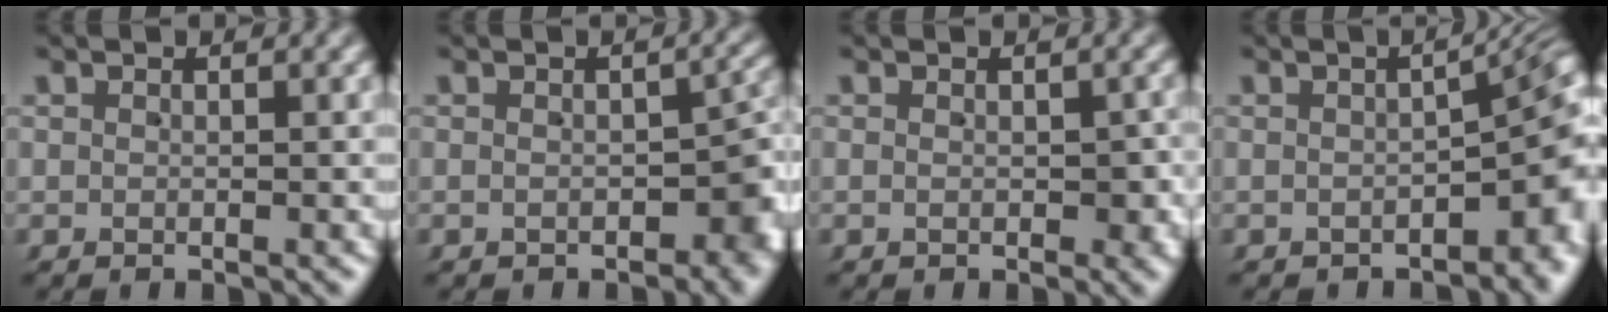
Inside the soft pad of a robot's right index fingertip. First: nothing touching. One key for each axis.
{"total": 3.7, "fx": -1.5, "fy": 2.1, "fz": 2.7, "tx": -0.018, "ty": -0.004, "tz": -0.021}
{"total": 1.6, "fx": -0.5, "fy": 1.1, "fz": 1.0, "tx": -0.017, "ty": -0.008, "tz": -0.003}
{"total": 6.6, "fx": -2.0, "fy": 2.8, "fz": 5.6, "tx": -0.041, "ty": 0.010, "tz": -0.034}